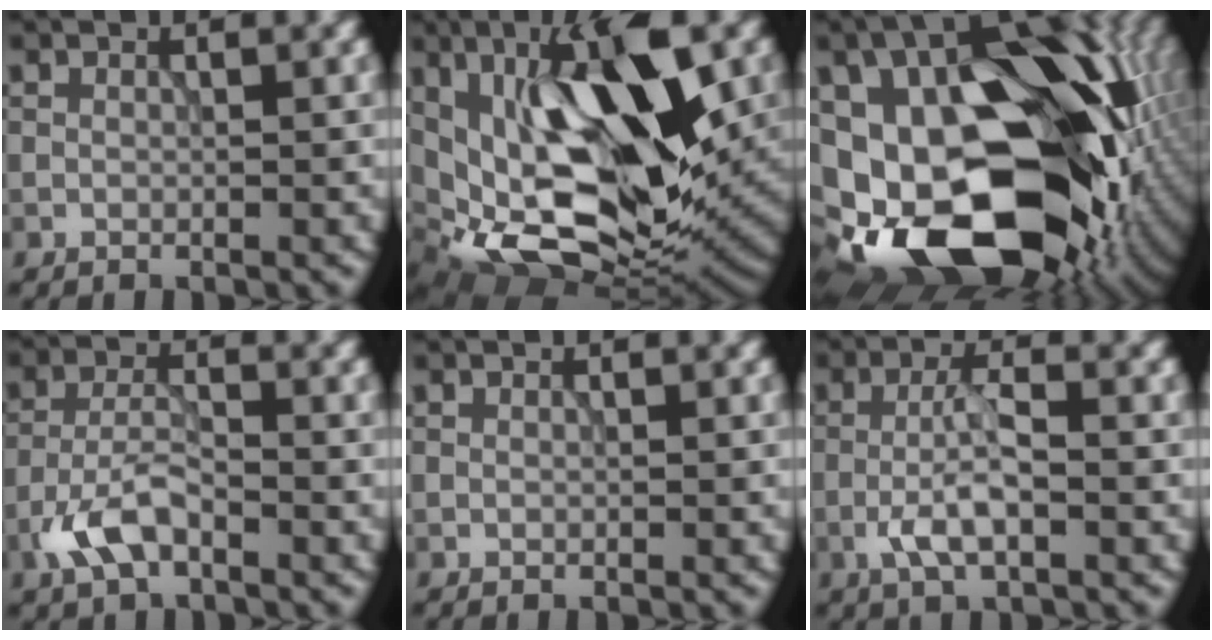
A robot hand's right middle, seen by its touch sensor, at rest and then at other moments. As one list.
[{"total": 14.2, "force": [1.1, 6.7, 12.5], "torque": [-0.215, -0.017, 0.021]}, {"total": 21.9, "force": [-4.2, 14.0, 16.4], "torque": [-0.286, -0.026, -0.048]}, {"total": 4.0, "force": [-2.4, 1.6, 2.8], "torque": [-0.061, 0.005, -0.056]}, {"total": 0.0}, {"total": 3.8, "force": [-1.5, 1.0, 3.4], "torque": [-0.069, 0.002, -0.034]}]